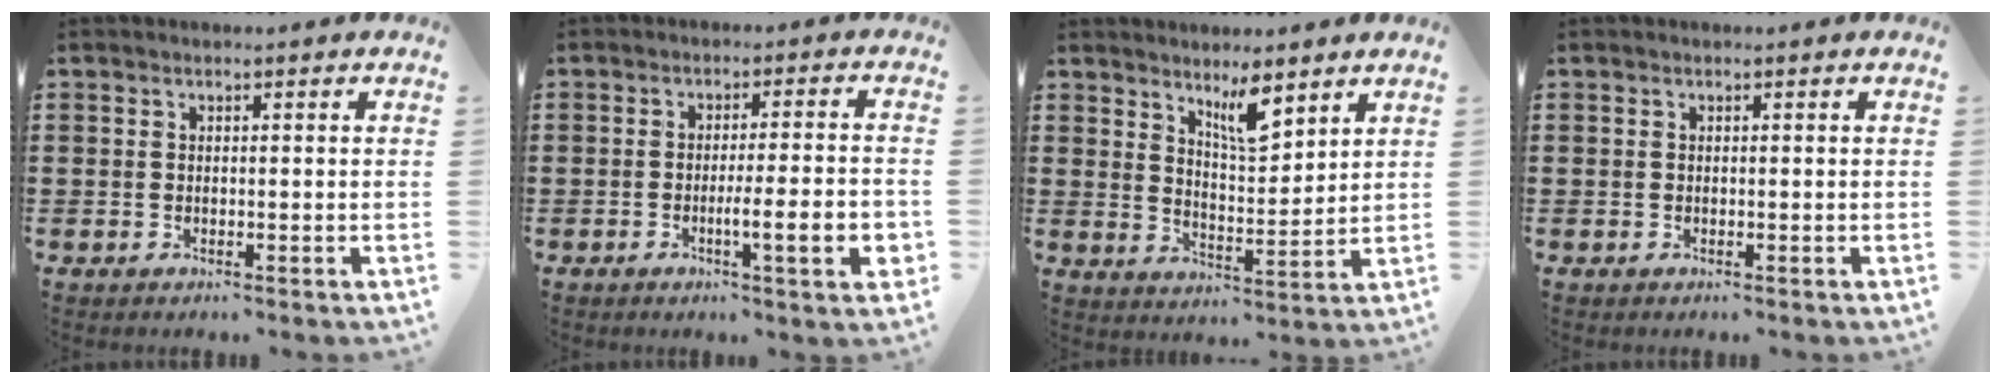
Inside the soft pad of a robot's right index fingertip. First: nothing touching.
{"total": 7.2, "force": [-2.2, 0.5, 6.9], "torque": [-0.101, -0.013, -0.036]}
{"total": 6.0, "force": [4.8, 1.4, 3.4], "torque": [-0.062, -0.017, 0.082]}
{"total": 0.0}